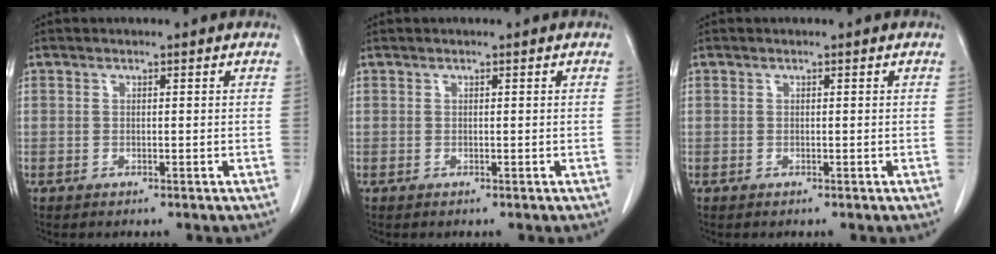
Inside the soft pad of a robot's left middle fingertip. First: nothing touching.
{"total": 0.0}
{"total": 0.0}